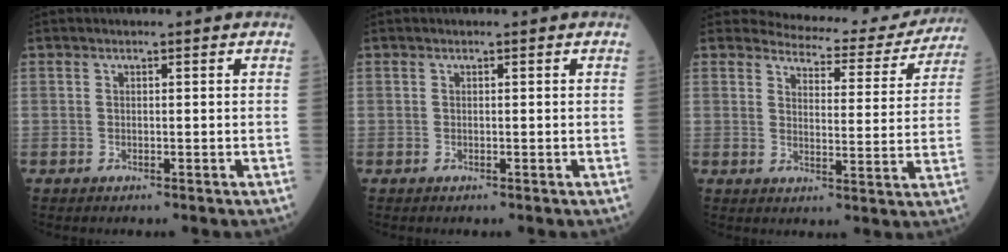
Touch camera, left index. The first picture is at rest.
{"total": 0.0}
{"total": 14.2, "force": [13.7, 3.5, 1.5], "torque": [0.001, -0.037, 0.144]}